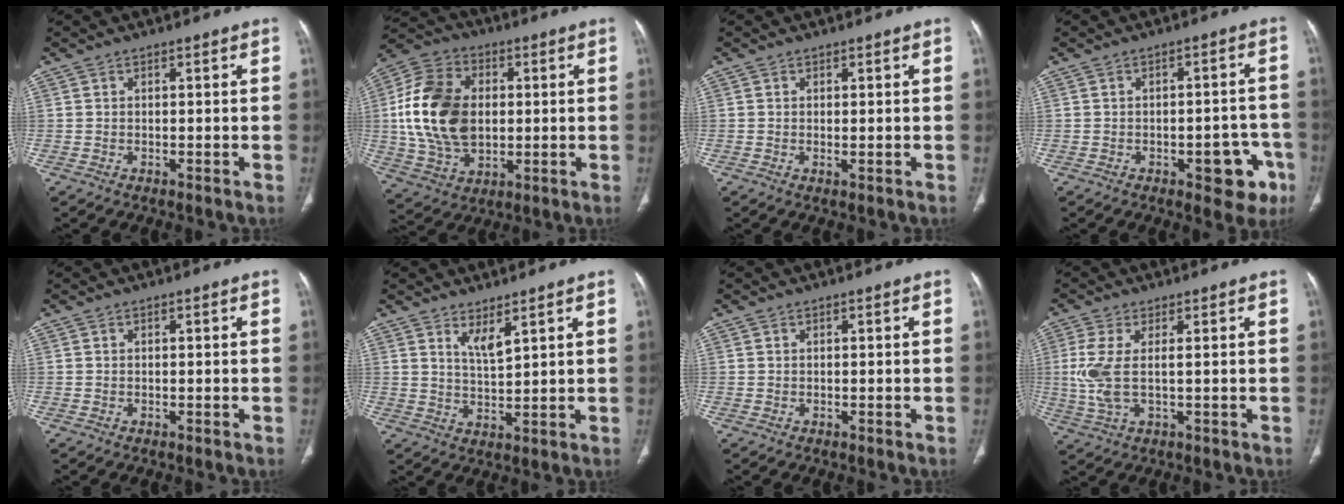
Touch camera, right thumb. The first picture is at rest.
{"total": 18.7, "force": [1.2, 12.9, 13.5], "torque": [-0.248, 0.006, 0.028]}
{"total": 0.7, "force": [0.0, 0.3, 0.6], "torque": [-0.017, -0.005, 0.002]}
{"total": 8.8, "force": [-3.8, 4.4, 6.6], "torque": [-0.046, 0.026, -0.039]}
{"total": 0.0}
{"total": 3.9, "force": [2.7, 0.7, 2.7], "torque": [-0.051, -0.031, 0.057]}
{"total": 0.0}
{"total": 6.5, "force": [0.5, 2.2, 6.0], "torque": [-0.168, -0.007, 0.012]}